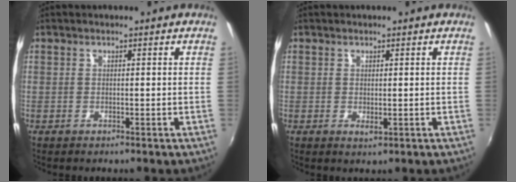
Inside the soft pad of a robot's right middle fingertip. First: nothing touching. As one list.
[{"total": 1.0, "force": [0.1, 0.5, 0.8], "torque": [-0.013, -0.003, 0.001]}]